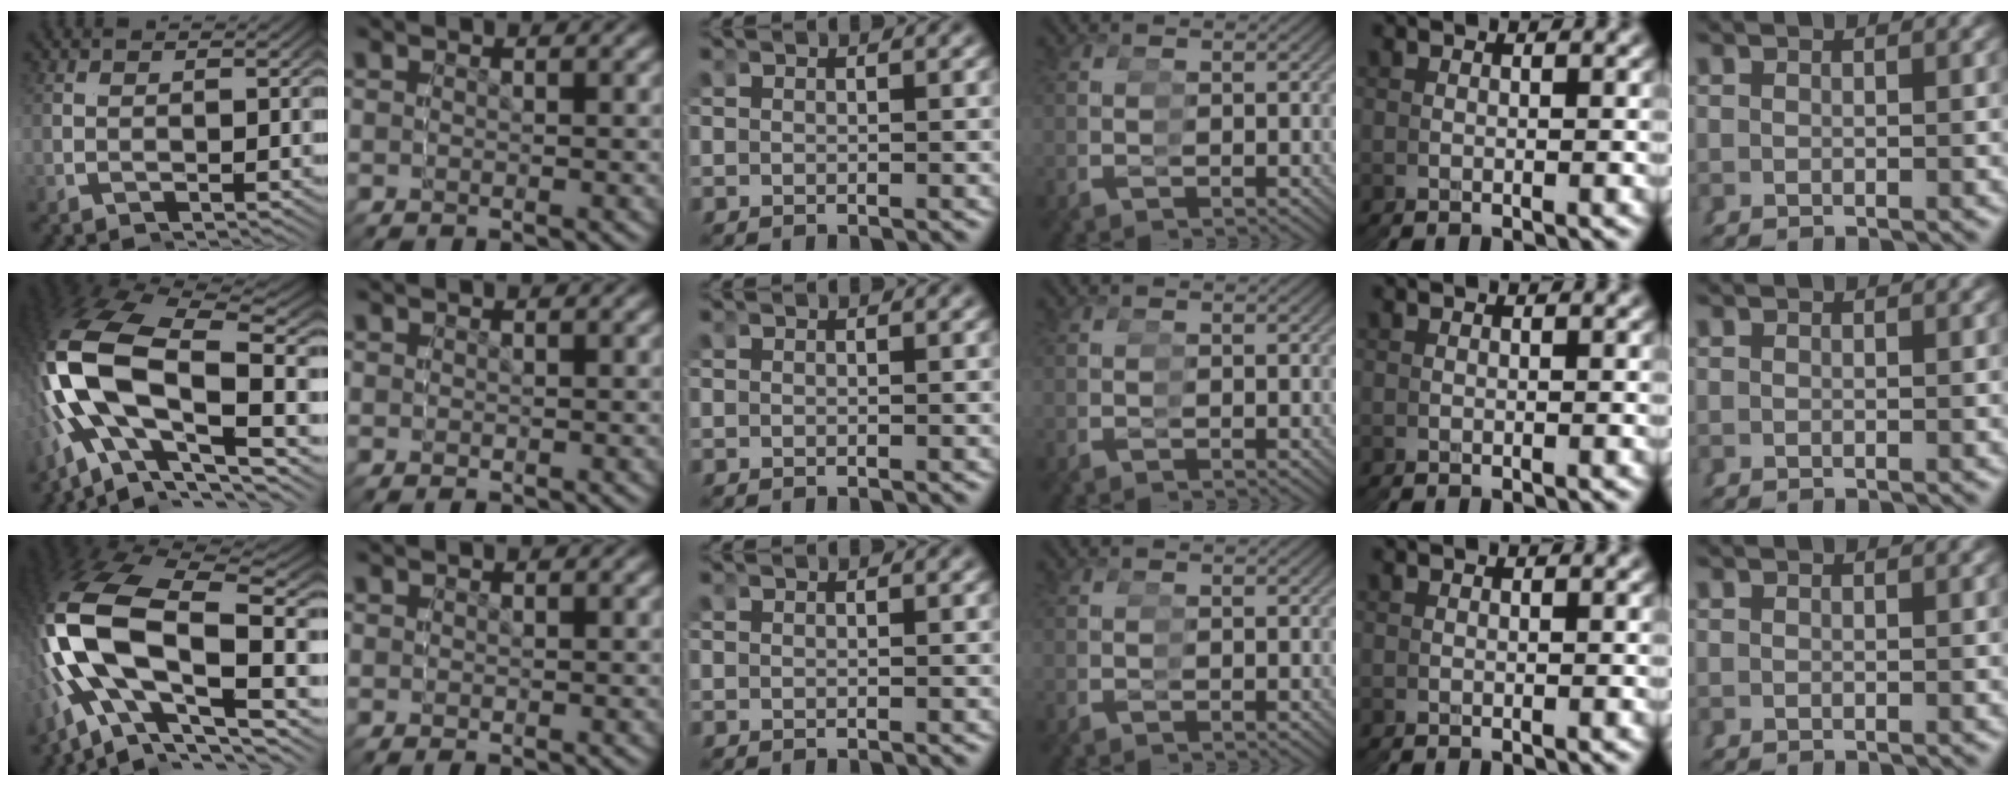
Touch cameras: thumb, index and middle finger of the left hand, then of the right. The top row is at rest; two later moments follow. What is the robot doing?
{"motion": "grasp_and_lifting", "object": "glasses"}